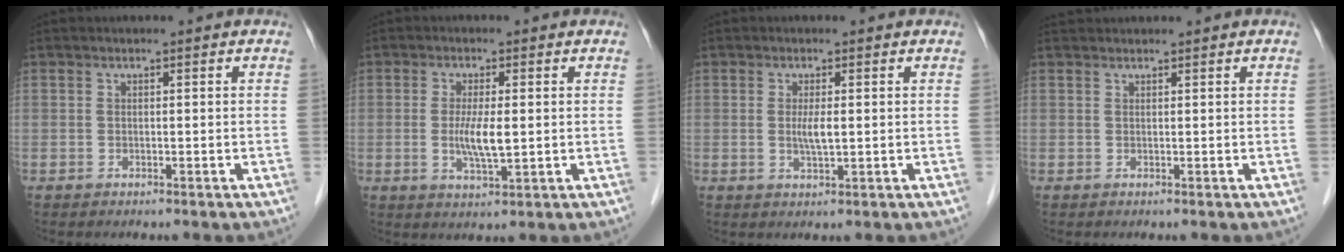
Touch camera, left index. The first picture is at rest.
{"total": 4.8, "force": [-0.1, 0.9, 4.7], "torque": [-0.096, -0.009, 0.000]}
{"total": 2.6, "force": [0.2, 0.4, 2.5], "torque": [-0.054, -0.004, 0.005]}
{"total": 2.0, "force": [2.0, 0.2, 0.3], "torque": [-0.006, 0.028, 0.037]}